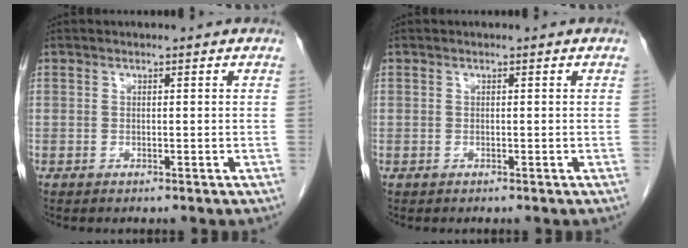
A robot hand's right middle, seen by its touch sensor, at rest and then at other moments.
{"total": 0.0}